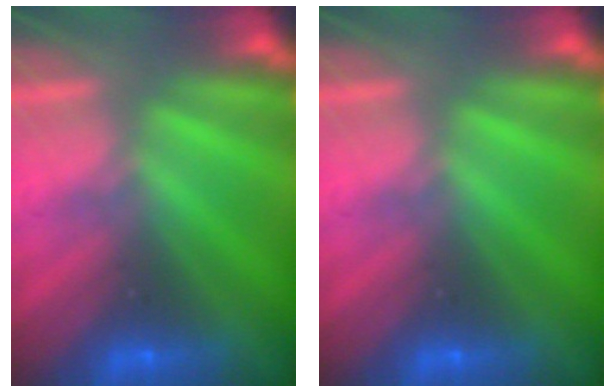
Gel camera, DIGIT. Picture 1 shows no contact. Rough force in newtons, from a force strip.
{"total": 0.0}